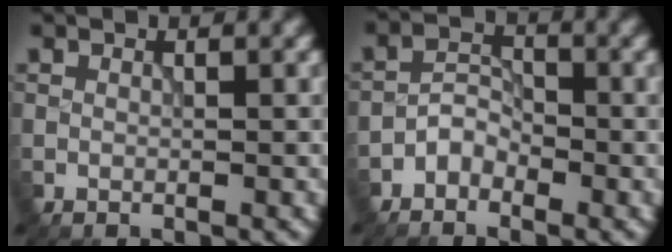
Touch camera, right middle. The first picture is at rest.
{"total": 2.1, "force": [-1.6, 1.2, 0.6], "torque": [-0.006, 0.011, -0.035]}